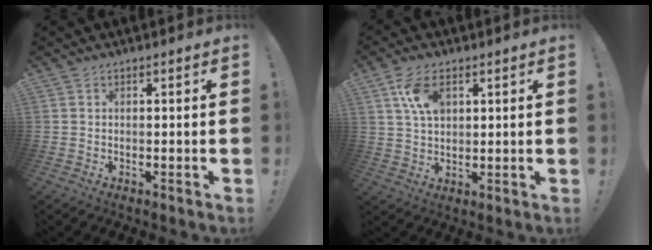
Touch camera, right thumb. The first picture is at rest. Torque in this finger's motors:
{"motor_torque": [0.08, 0.10, 0.28, -0.09, 0.03]}